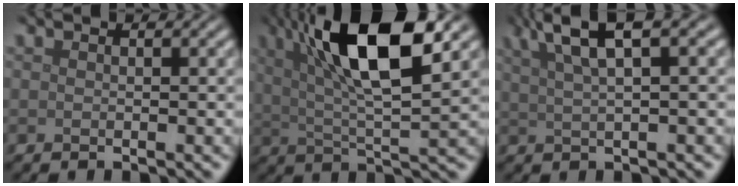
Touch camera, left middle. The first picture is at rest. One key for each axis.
{"total": 11.4, "fx": 4.6, "fy": 3.1, "fz": 10.0, "tx": -0.173, "ty": 0.013, "tz": 0.075}
{"total": 6.4, "fx": 3.7, "fy": 1.6, "fz": 4.9, "tx": -0.073, "ty": 0.023, "tz": 0.064}